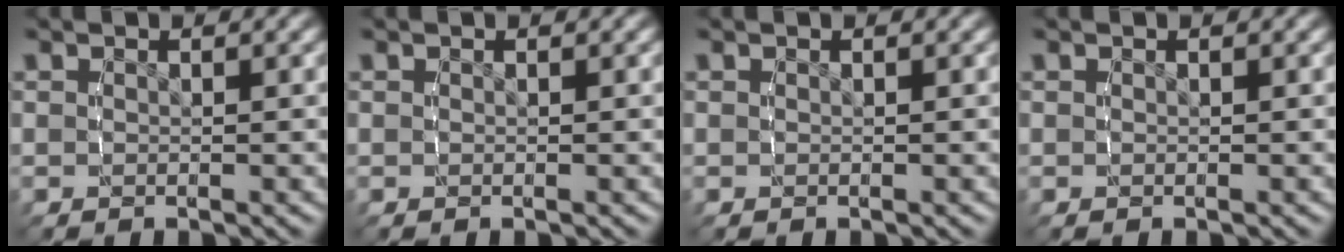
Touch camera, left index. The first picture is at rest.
{"total": 0.0}
{"total": 0.0}
{"total": 0.0}